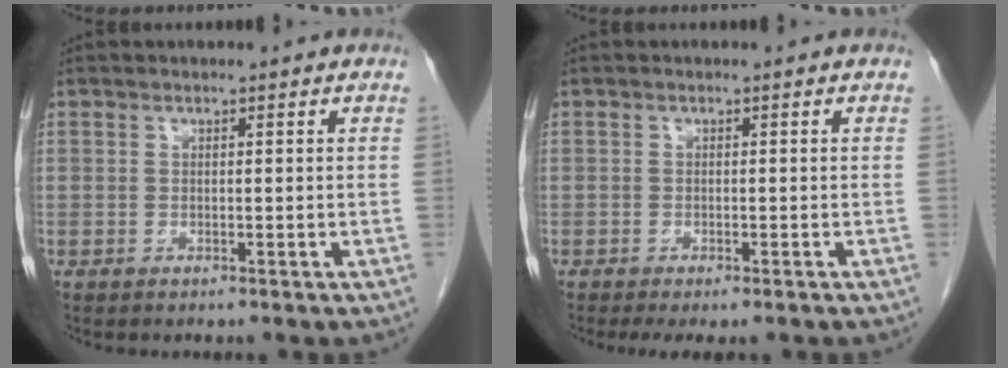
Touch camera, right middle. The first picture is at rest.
{"total": 4.4, "force": [-3.2, 1.5, 2.5], "torque": [-0.039, -0.012, -0.045]}